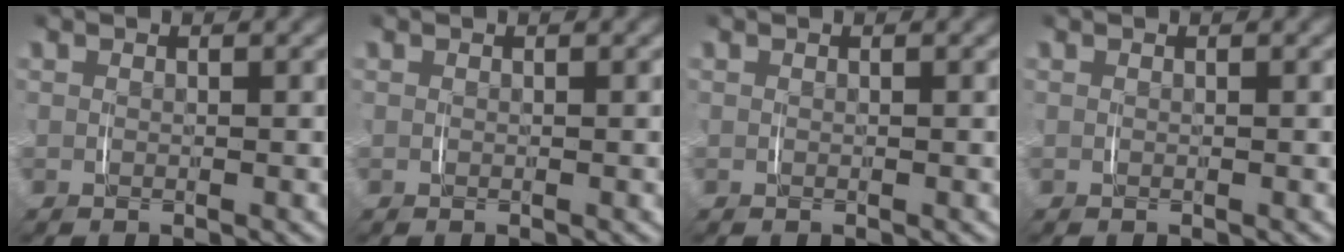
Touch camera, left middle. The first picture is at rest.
{"total": 0.0}
{"total": 0.0}
{"total": 0.0}